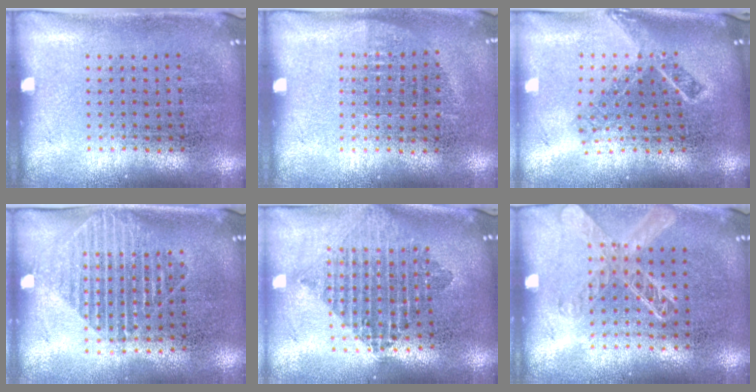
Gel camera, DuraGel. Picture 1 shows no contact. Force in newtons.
{"total": 0.6, "press": 0.6, "slide": 0.3}
{"total": 2.0, "press": 1.4, "slide": 1.4}
{"total": 1.5, "press": 1.3, "slide": 0.8}
{"total": 2.1, "press": 1.7, "slide": 1.3}
{"total": 1.3, "press": 1.2, "slide": 0.5}